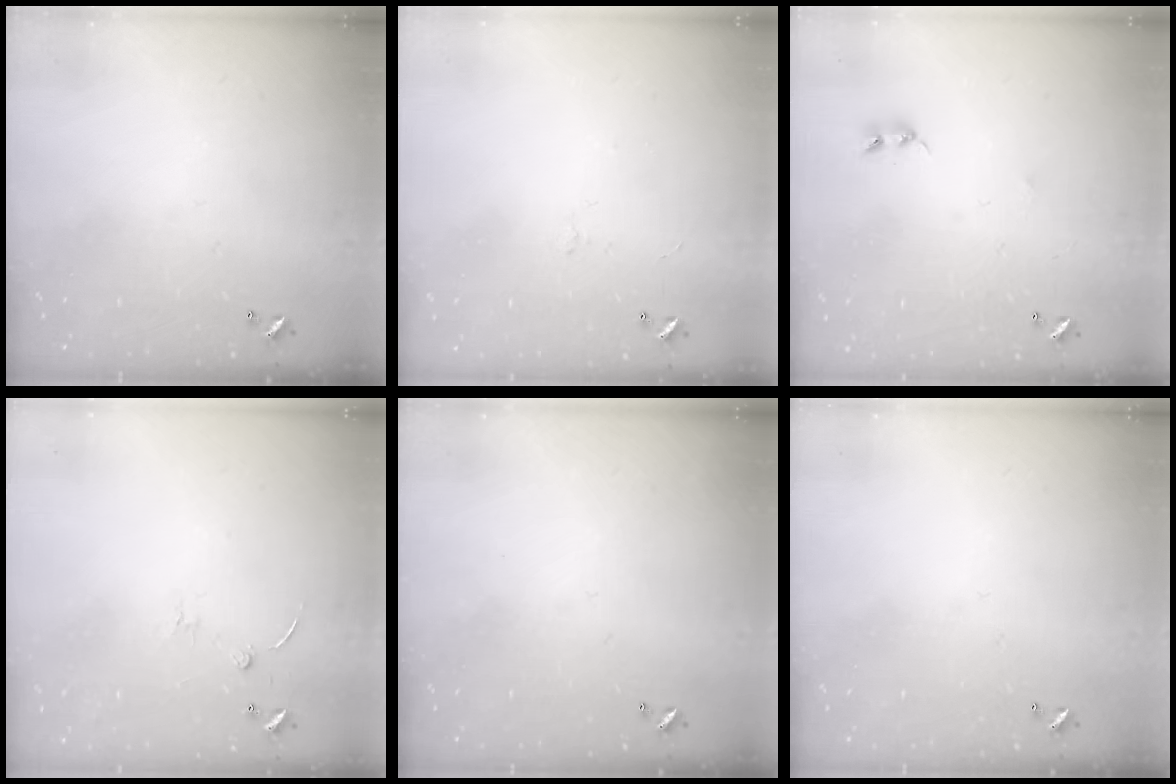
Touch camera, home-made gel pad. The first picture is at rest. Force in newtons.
{"total": 0.5, "press": 0.1, "slide": 0.5}
{"total": 2.5, "press": 2.5, "slide": 0.4}
{"total": 1.3, "press": 1.2, "slide": 0.5}
{"total": 0.0}
{"total": 0.0}